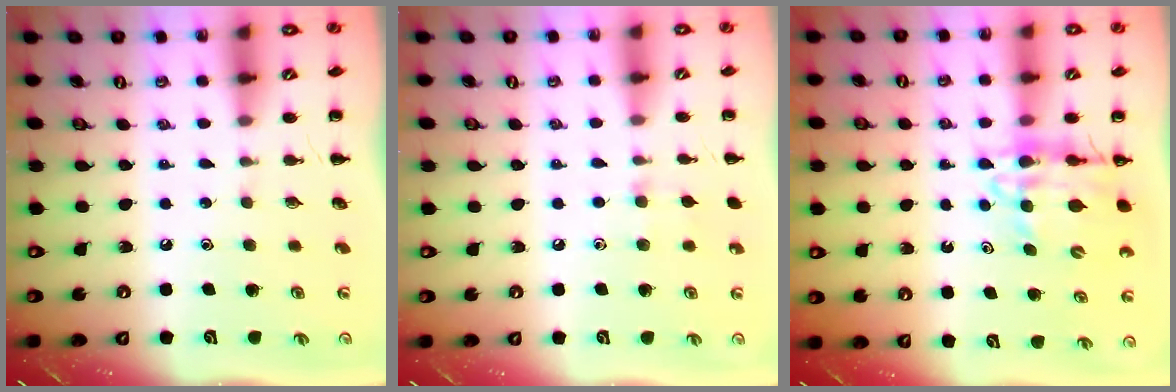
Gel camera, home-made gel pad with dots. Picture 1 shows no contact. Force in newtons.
{"total": 6.1, "press": 5.8, "slide": 1.9}
{"total": 12.4, "press": 12.0, "slide": 3.3}